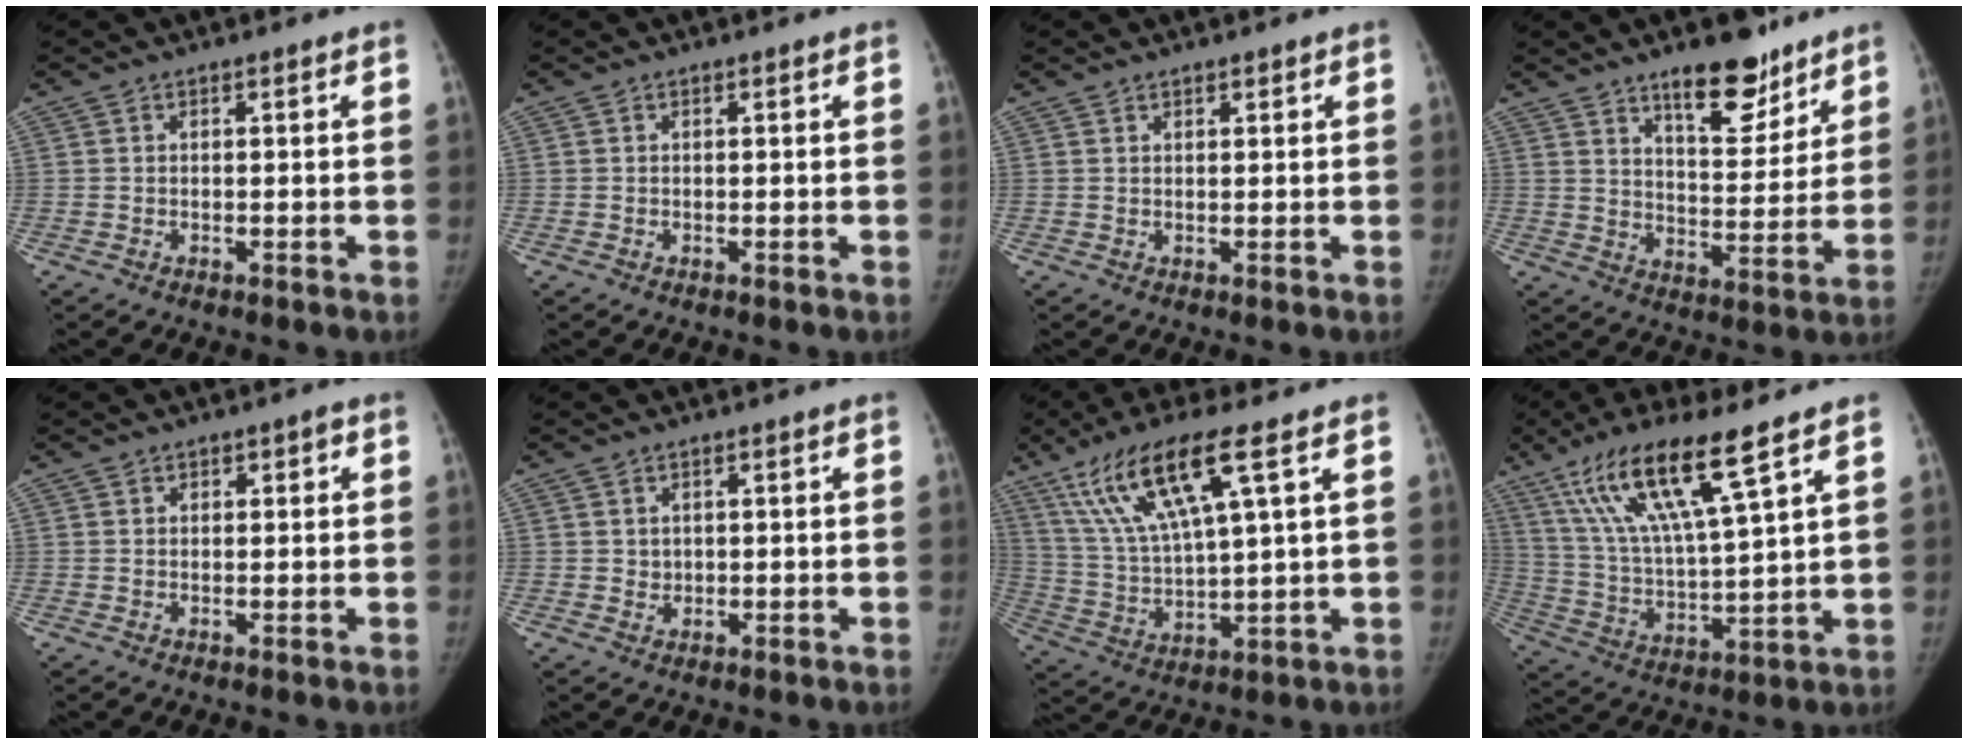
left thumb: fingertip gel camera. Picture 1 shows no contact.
{"total": 0.0}
{"total": 1.1, "force": [0.9, 0.5, 0.4], "torque": [0.000, -0.004, 0.012]}
{"total": 13.1, "force": [9.3, 5.2, 7.7], "torque": [-0.073, -0.064, 0.145]}
{"total": 1.8, "force": [0.7, 1.3, 1.1], "torque": [-0.003, 0.000, 0.007]}
{"total": 1.5, "force": [0.5, 1.3, 0.3], "torque": [0.002, -0.003, 0.009]}
{"total": 15.3, "force": [7.8, 2.7, 12.9], "torque": [-0.271, -0.020, 0.158]}
{"total": 17.2, "force": [10.2, 2.6, 13.6], "torque": [-0.265, -0.036, 0.200]}